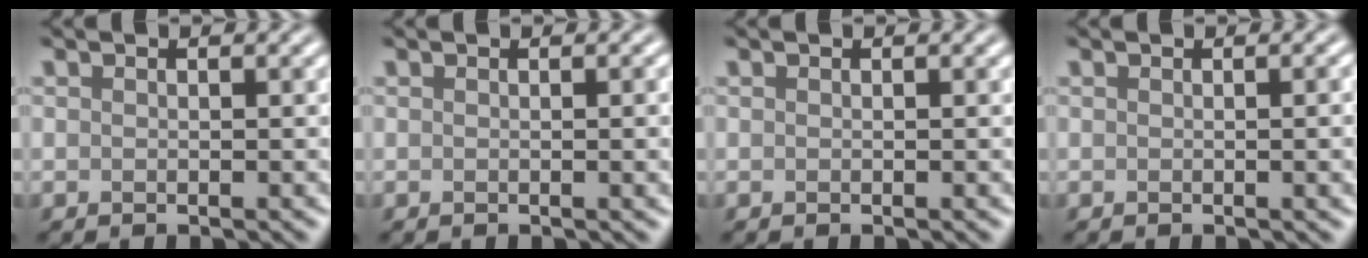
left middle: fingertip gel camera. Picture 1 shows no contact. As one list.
[{"total": 2.2, "force": [0.0, 0.7, 2.1], "torque": [-0.018, 0.003, -0.004]}, {"total": 0.0}, {"total": 2.8, "force": [0.0, 0.9, 2.7], "torque": [-0.021, 0.005, -0.003]}]